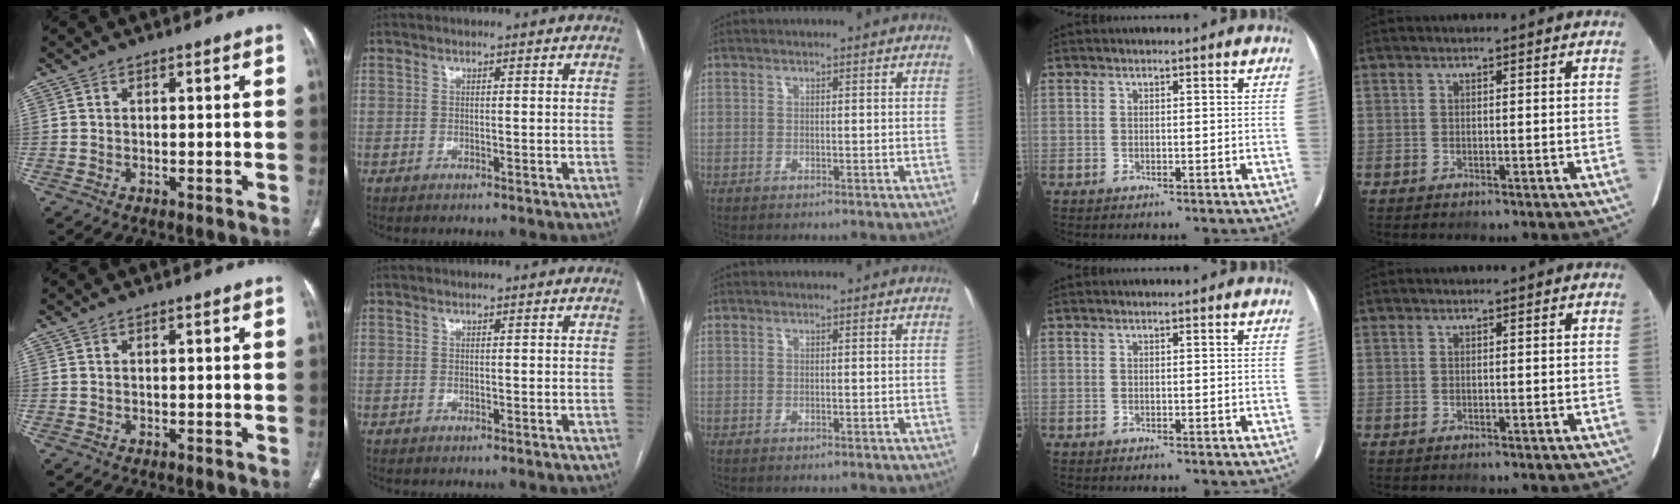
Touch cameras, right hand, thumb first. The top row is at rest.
{}